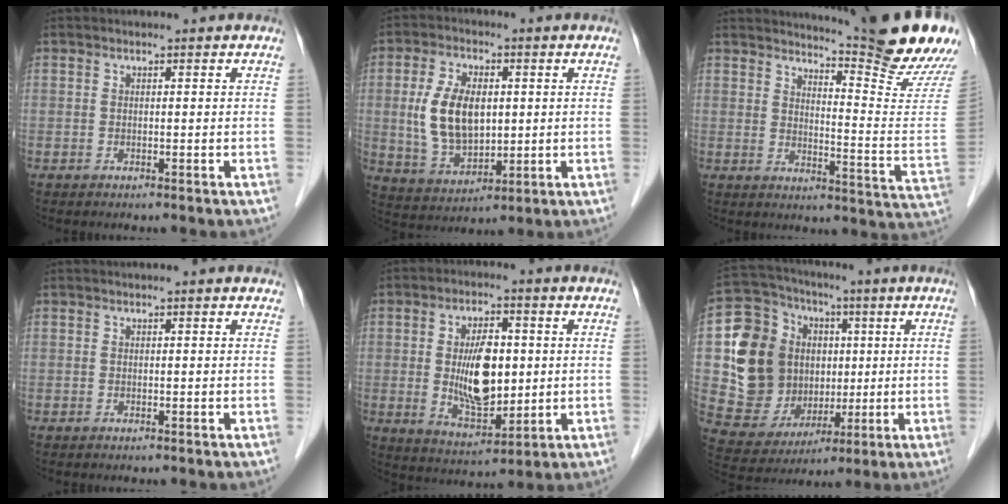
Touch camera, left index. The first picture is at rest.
{"total": 10.0, "force": [0.7, 5.7, 8.2], "torque": [-0.181, 0.003, 0.026]}
{"total": 16.9, "force": [15.5, -2.1, 6.5], "torque": [-0.108, -0.120, 0.190]}
{"total": 1.3, "force": [1.1, 0.0, 0.7], "torque": [-0.006, 0.018, 0.018]}
{"total": 10.1, "force": [0.3, 4.6, 9.0], "torque": [-0.170, -0.002, 0.016]}
{"total": 16.7, "force": [1.3, 14.0, 9.0], "torque": [-0.183, 0.045, 0.050]}